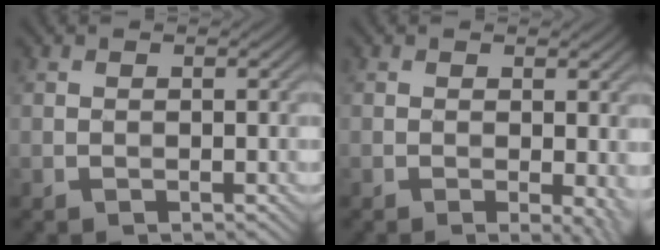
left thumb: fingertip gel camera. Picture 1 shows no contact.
{"total": 2.8, "force": [-0.3, 0.8, 2.7], "torque": [-0.035, -0.004, -0.006]}